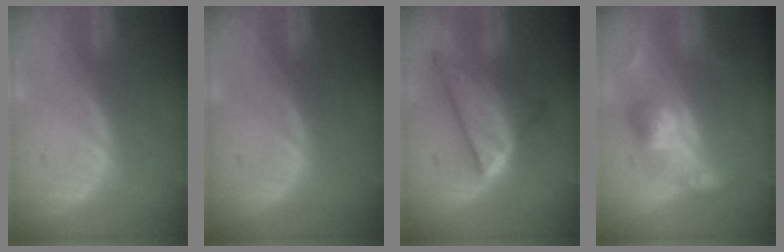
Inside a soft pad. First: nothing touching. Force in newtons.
{"total": 0.0}
{"total": 9.2, "press": 9.2, "slide": 0.7}
{"total": 5.7, "press": 5.5, "slide": 1.5}